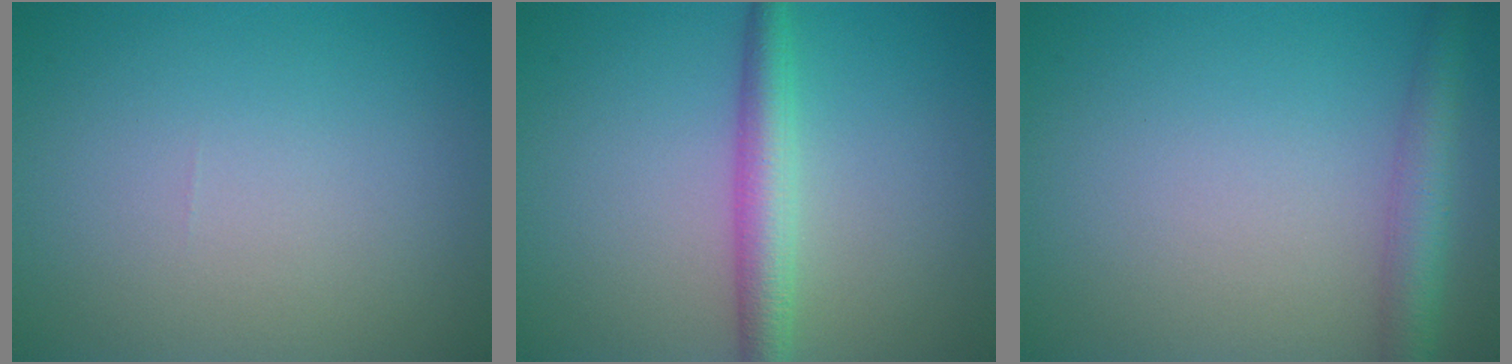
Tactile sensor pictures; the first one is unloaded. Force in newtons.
{"total": 3.5, "press": 3.5, "slide": 0.1}
{"total": 3.4, "press": 3.4, "slide": 0.0}